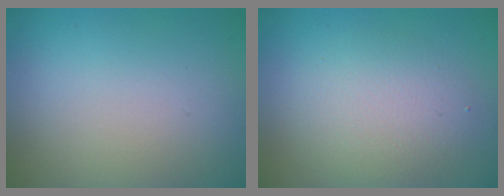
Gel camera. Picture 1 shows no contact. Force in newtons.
{"total": 3.9, "press": 3.9, "slide": 0.2}